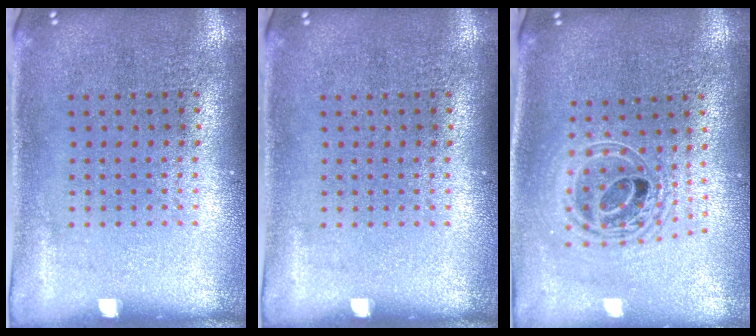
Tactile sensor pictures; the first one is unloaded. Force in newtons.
{"total": 0.0}
{"total": 2.1, "press": 1.6, "slide": 1.3}